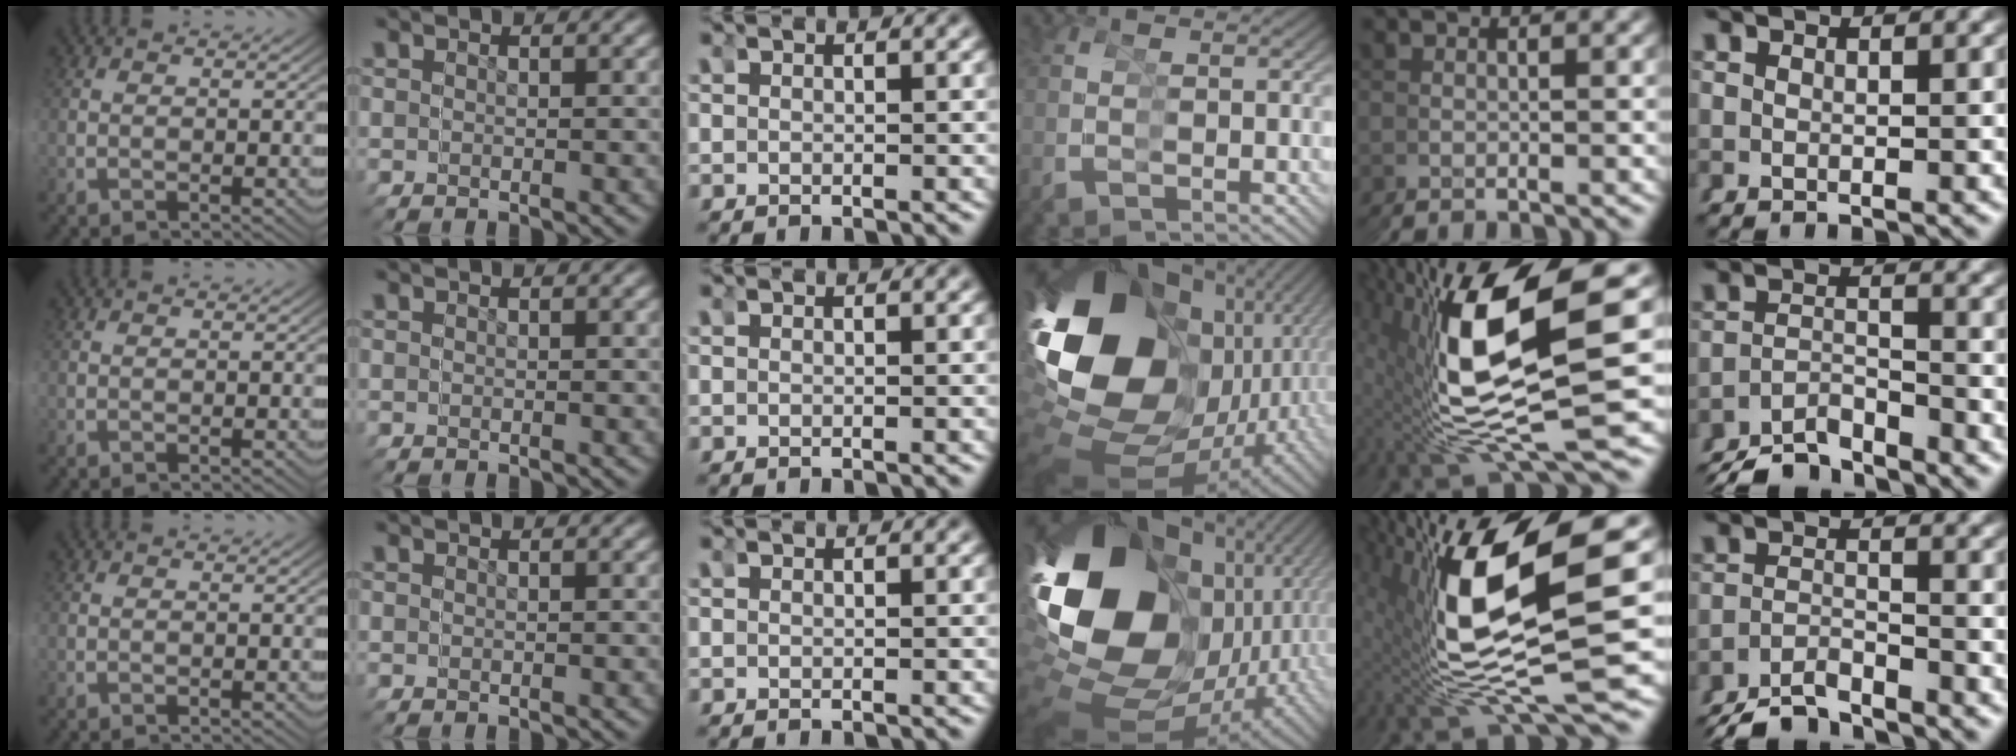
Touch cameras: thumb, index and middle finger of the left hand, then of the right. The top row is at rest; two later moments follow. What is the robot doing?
{"motion": "grasp_and_lifting", "object": "scissors"}